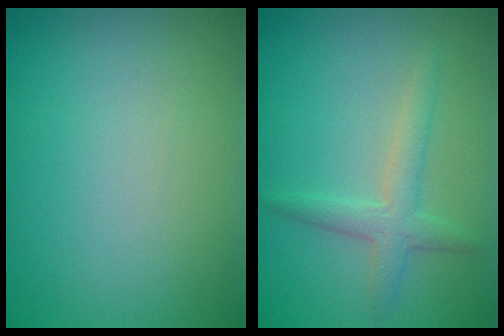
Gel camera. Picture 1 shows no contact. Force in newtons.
{"total": 2.5, "press": 2.5, "slide": 0.1}